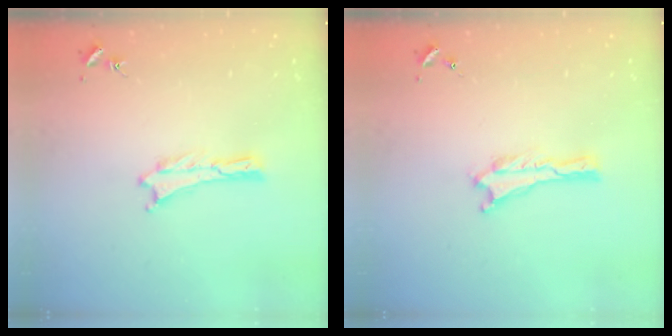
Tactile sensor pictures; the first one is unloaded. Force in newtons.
{"total": 0.0}